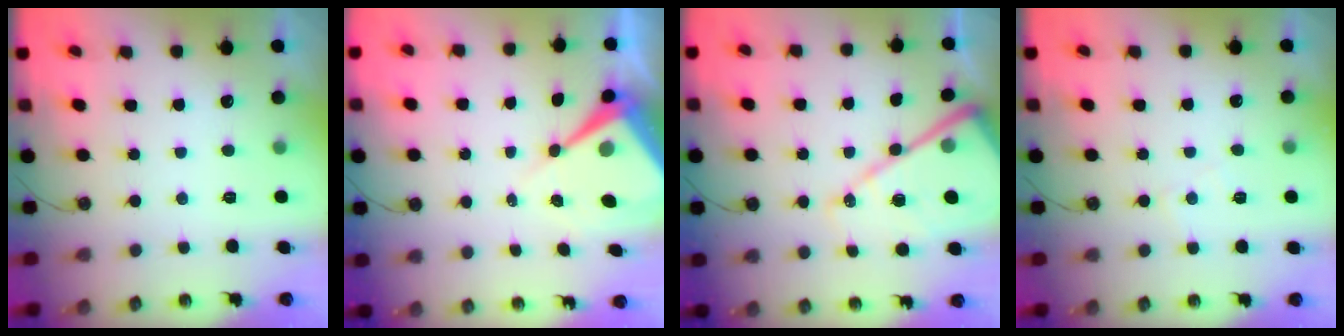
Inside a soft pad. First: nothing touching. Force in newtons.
{"total": 9.8, "press": 9.8, "slide": 0.8}
{"total": 16.9, "press": 16.8, "slide": 1.7}
{"total": 4.3, "press": 4.2, "slide": 0.6}